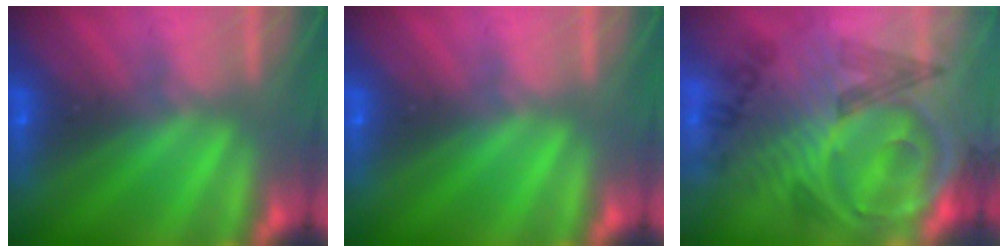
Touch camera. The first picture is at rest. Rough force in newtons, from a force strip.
{"total": 0.0}
{"total": 6.7}